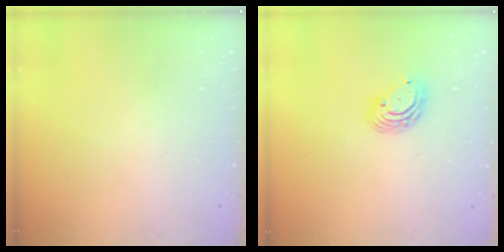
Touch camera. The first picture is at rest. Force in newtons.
{"total": 6.5, "press": 6.5, "slide": 1.1}